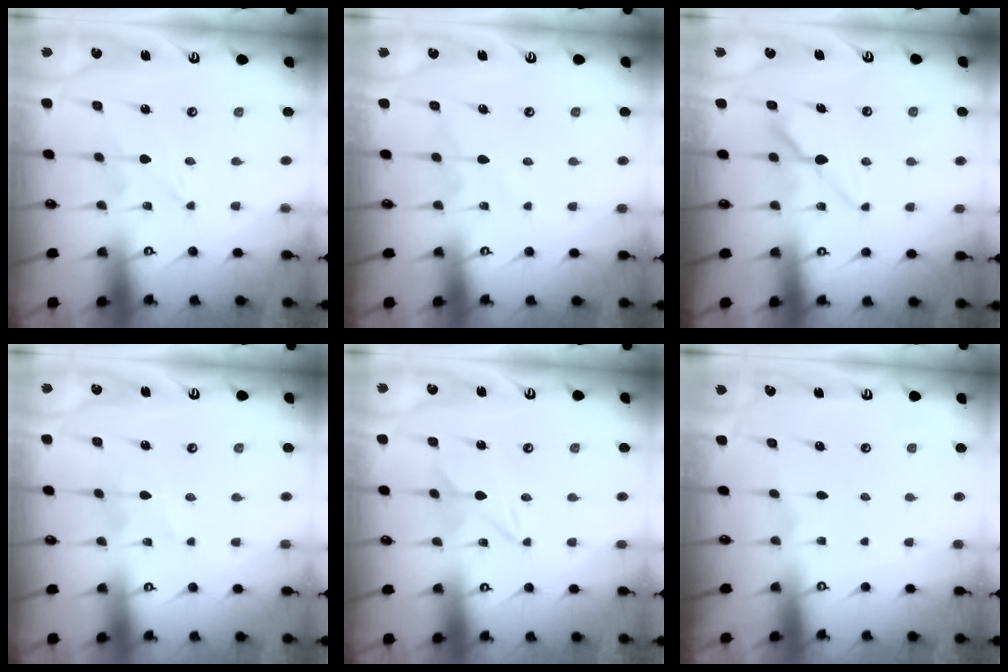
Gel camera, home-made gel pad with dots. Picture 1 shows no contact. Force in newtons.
{"total": 5.3, "press": 5.2, "slide": 0.7}
{"total": 7.6, "press": 7.6, "slide": 0.5}
{"total": 2.7, "press": 2.7, "slide": 0.3}
{"total": 4.4, "press": 4.4, "slide": 0.2}
{"total": 0.0}